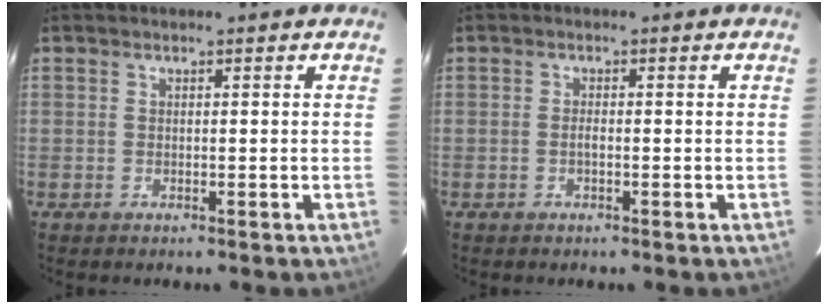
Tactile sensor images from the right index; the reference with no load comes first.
{"total": 0.6, "force": [-0.3, 0.2, 0.5], "torque": [-0.011, 0.002, -0.005]}